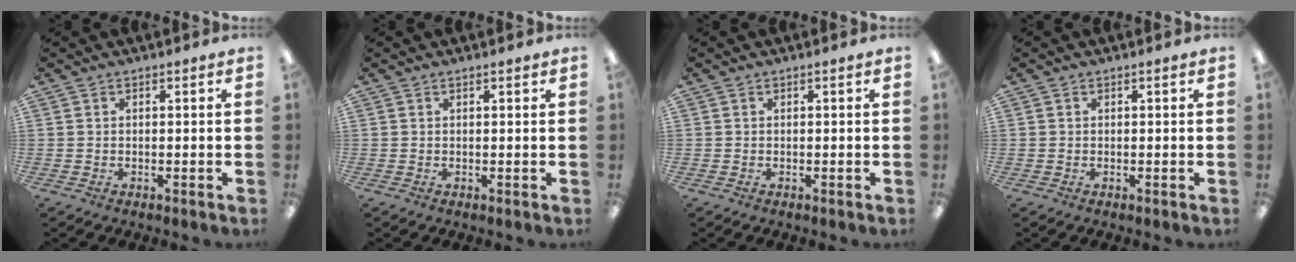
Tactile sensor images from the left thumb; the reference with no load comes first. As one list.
[{"total": 0.6, "force": [0.5, 0.1, 0.4], "torque": [-0.009, 0.002, 0.007]}, {"total": 0.0}, {"total": 0.0}]